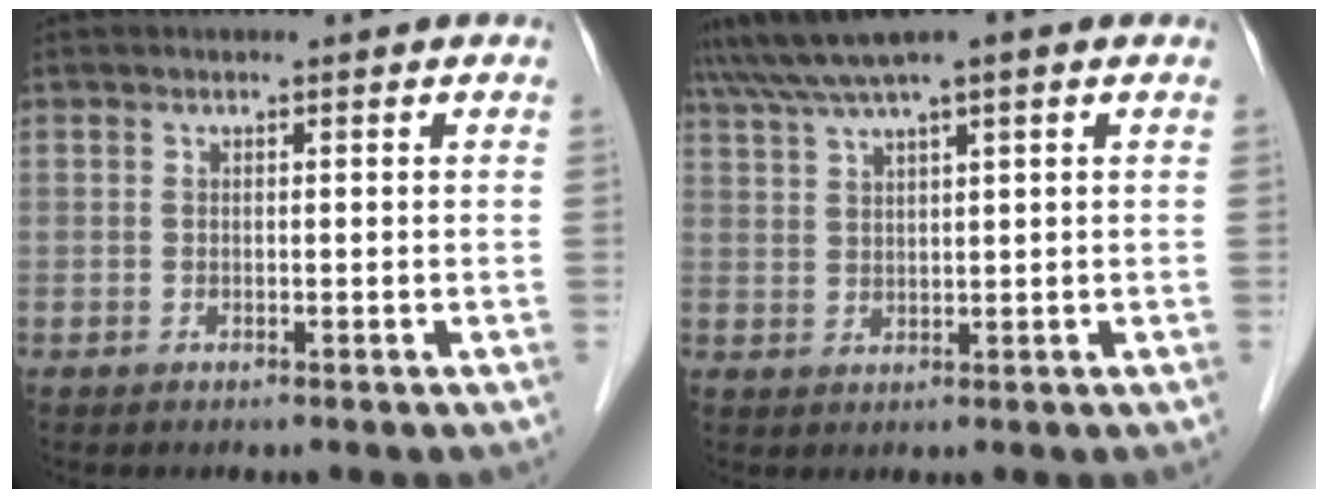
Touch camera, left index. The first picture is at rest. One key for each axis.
{"total": 6.3, "fx": 4.6, "fy": -0.2, "fz": 4.3, "tx": -0.086, "ty": 0.035, "tz": 0.085}